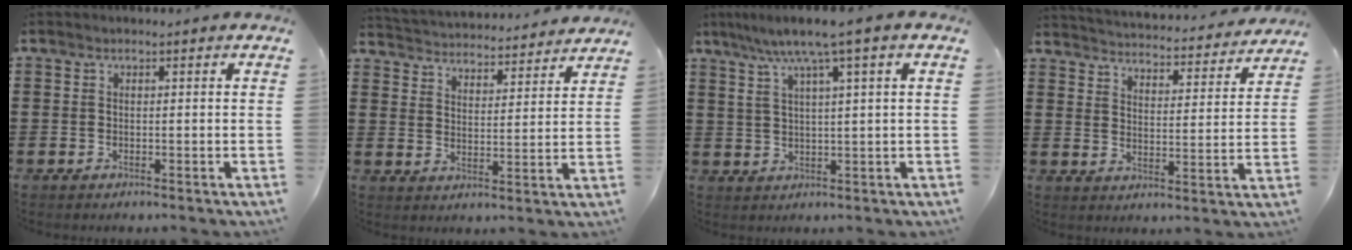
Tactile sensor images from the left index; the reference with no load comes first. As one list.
[{"total": 3.6, "force": [3.6, -0.1, -0.5], "torque": [-0.014, -0.031, 0.057]}, {"total": 6.0, "force": [3.3, -0.3, 5.0], "torque": [-0.107, -0.007, 0.050]}, {"total": 3.6, "force": [3.6, -0.4, 0.0], "torque": [-0.024, -0.036, 0.054]}]